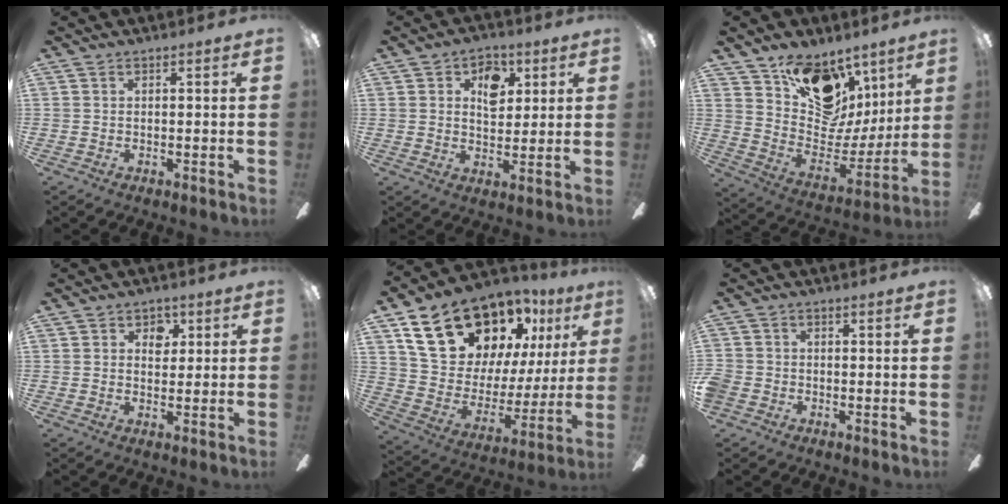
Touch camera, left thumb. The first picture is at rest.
{"total": 7.6, "force": [3.1, 5.1, 4.6], "torque": [-0.054, -0.002, 0.049]}
{"total": 18.3, "force": [11.6, 11.7, 8.1], "torque": [-0.117, -0.082, 0.214]}
{"total": 3.9, "force": [1.7, 2.9, 1.9], "torque": [-0.013, -0.002, 0.023]}
{"total": 22.9, "force": [15.5, 12.8, 10.9], "torque": [-0.182, -0.091, 0.291]}
{"total": 2.7, "force": [-1.4, 2.1, 1.0], "torque": [-0.014, 0.011, -0.027]}